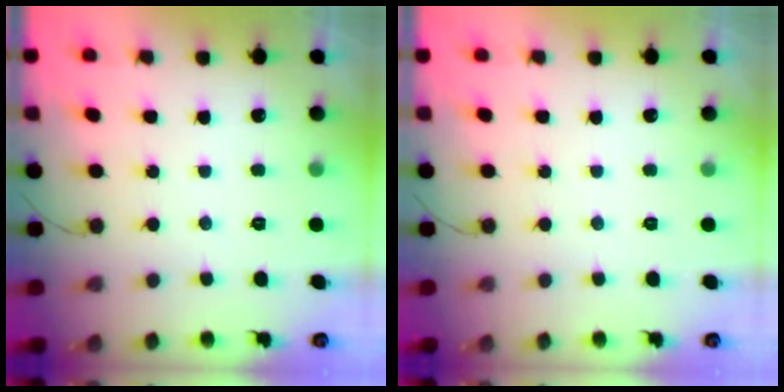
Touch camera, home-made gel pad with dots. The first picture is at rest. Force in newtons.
{"total": 0.0}